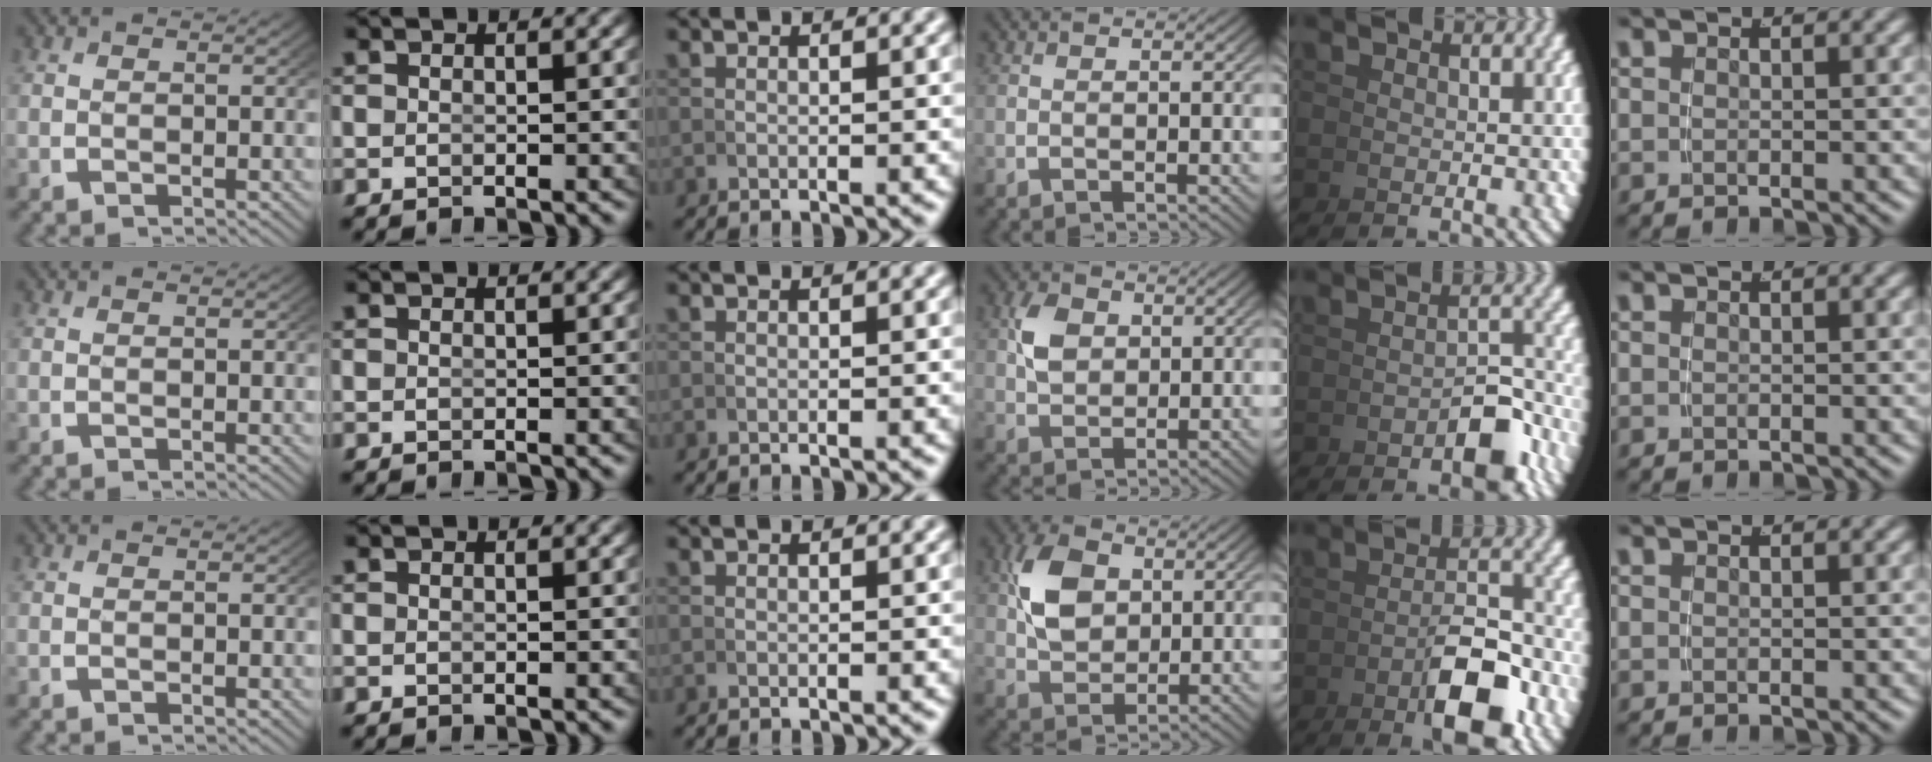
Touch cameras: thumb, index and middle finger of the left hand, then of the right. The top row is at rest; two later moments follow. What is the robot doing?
{"motion": "grasp_and_lifting", "object": "pen"}